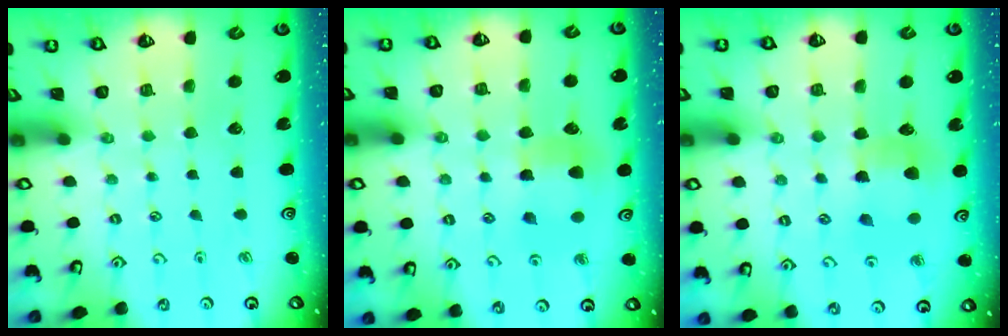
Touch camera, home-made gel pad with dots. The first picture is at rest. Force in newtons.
{"total": 6.0, "press": 5.9, "slide": 0.6}
{"total": 7.6, "press": 7.5, "slide": 1.1}